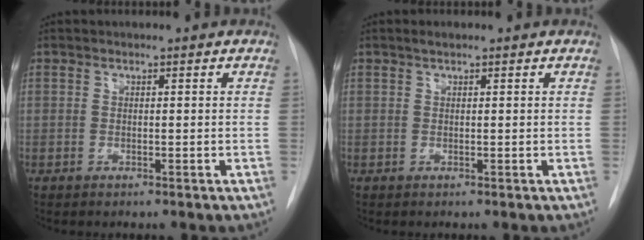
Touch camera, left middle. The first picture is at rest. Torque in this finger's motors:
{"motor_torque": [0.15, -0.12, -0.01, 0.00]}